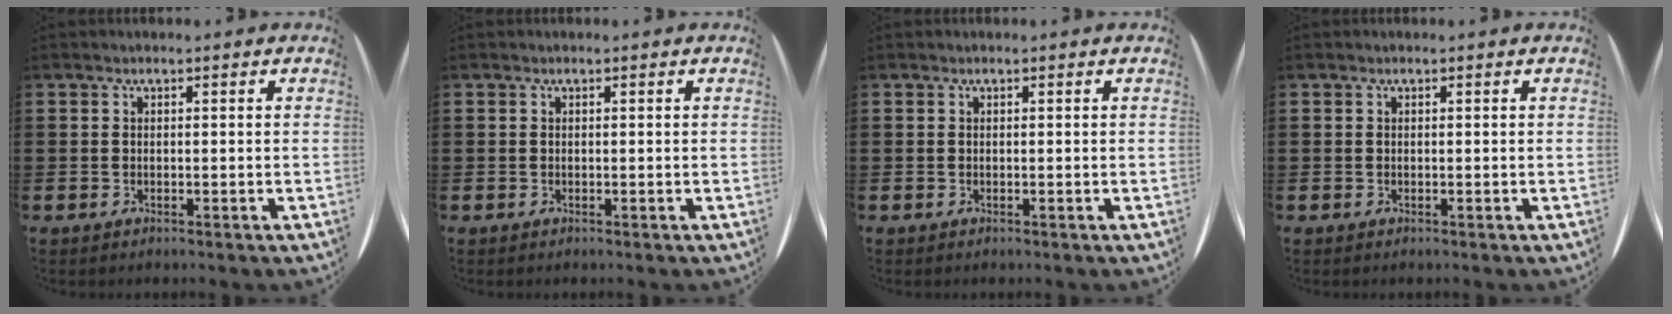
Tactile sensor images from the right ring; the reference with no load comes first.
{"total": 0.0}
{"total": 0.0}
{"total": 0.0}